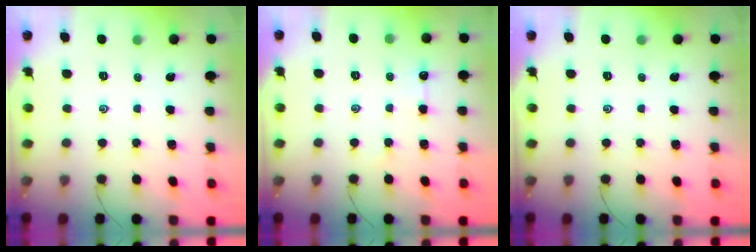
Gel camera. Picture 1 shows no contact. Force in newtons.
{"total": 3.0, "press": 3.0, "slide": 0.4}
{"total": 0.0}